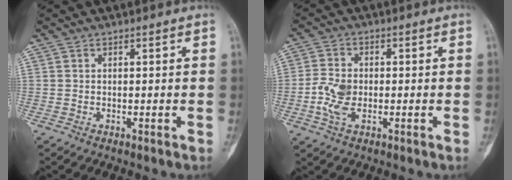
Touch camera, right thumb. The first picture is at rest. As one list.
[{"total": 6.3, "force": [-1.1, 4.0, 4.7], "torque": [-0.102, 0.006, -0.022]}]